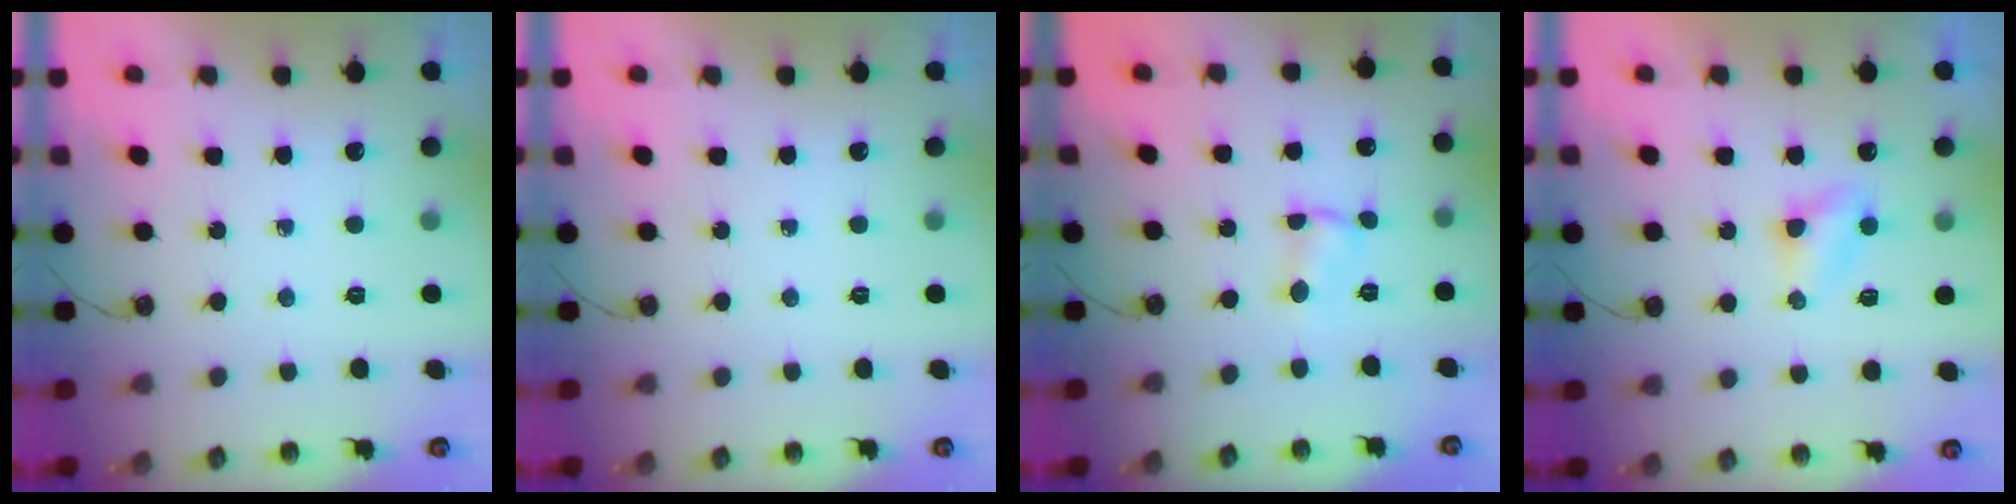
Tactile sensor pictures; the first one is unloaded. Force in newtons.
{"total": 0.0}
{"total": 1.8, "press": 1.8, "slide": 0.3}
{"total": 5.2, "press": 5.2, "slide": 0.5}